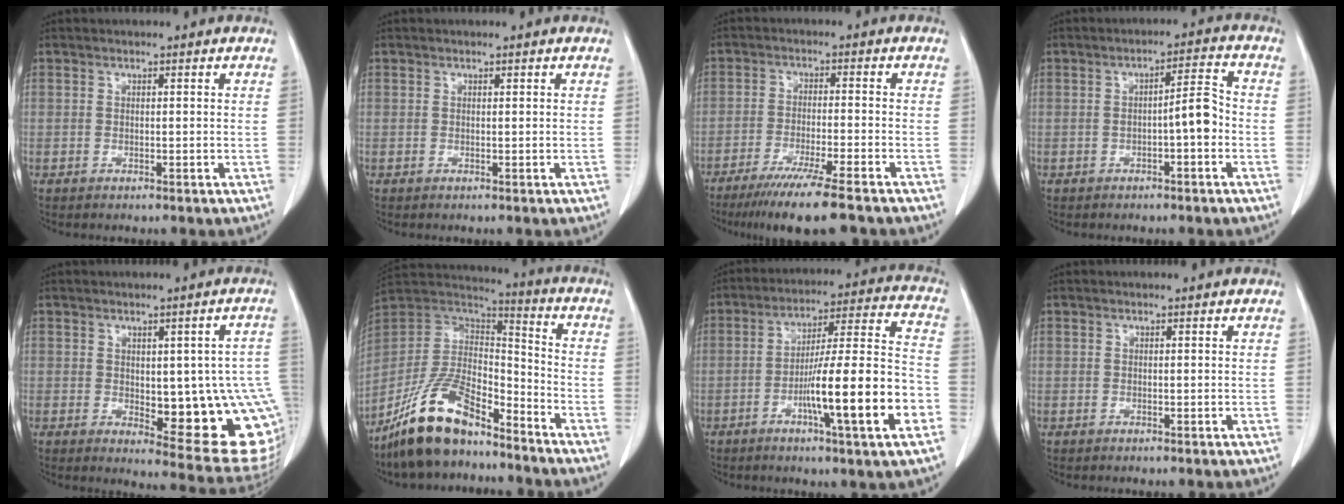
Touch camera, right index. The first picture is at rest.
{"total": 0.0}
{"total": 10.6, "force": [-8.1, -0.4, 6.9], "torque": [-0.105, -0.029, -0.131]}
{"total": 4.6, "force": [-1.2, 0.6, 4.4], "torque": [-0.061, 0.016, -0.018]}
{"total": 16.6, "force": [-2.1, 5.3, 15.6], "torque": [-0.127, 0.009, -0.001]}
{"total": 15.5, "force": [-11.8, 5.3, 8.6], "torque": [-0.166, 0.018, -0.219]}
{"total": 17.3, "force": [-6.0, 0.4, 16.2], "torque": [-0.250, 0.005, -0.092]}
{"total": 0.0}